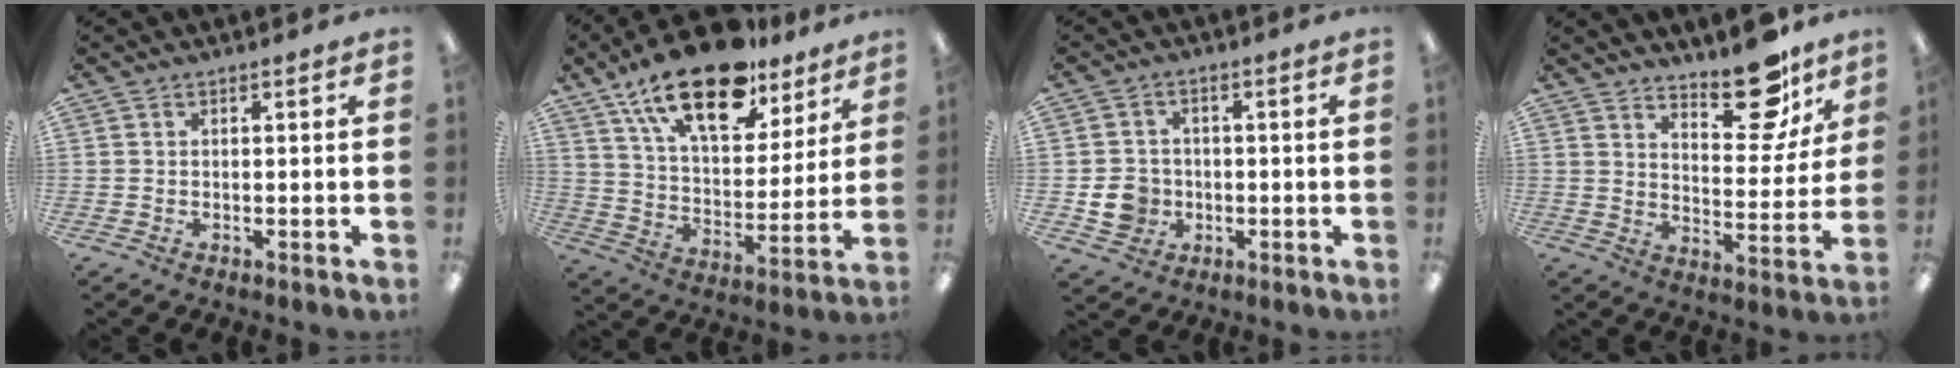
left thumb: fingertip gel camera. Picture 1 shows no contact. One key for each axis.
{"total": 21.9, "fx": 15.1, "fy": 9.6, "fz": 12.7, "tx": -0.219, "ty": -0.079, "tz": 0.264}
{"total": 7.1, "fx": -1.5, "fy": 6.4, "fz": 2.7, "tx": -0.055, "ty": 0.011, "tz": -0.026}
{"total": 14.2, "fx": 10.9, "fy": 5.6, "fz": 7.2, "tx": -0.077, "ty": -0.078, "tz": 0.184}